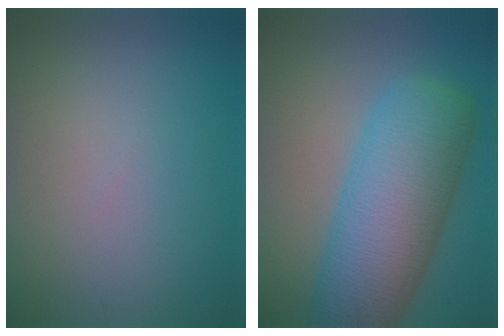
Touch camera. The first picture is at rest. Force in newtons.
{"total": 10.0, "press": 10.0, "slide": 0.3}